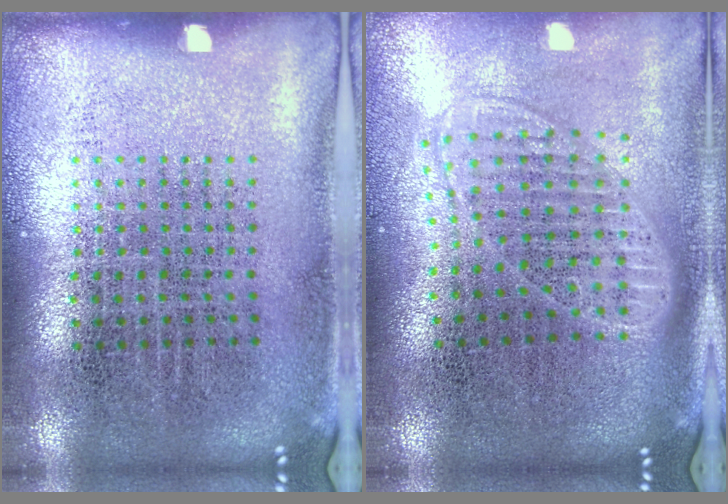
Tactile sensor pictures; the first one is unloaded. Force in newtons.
{"total": 1.8, "press": 1.4, "slide": 1.0}